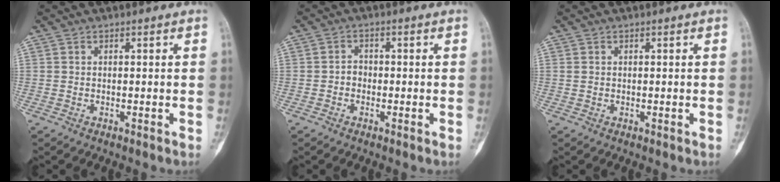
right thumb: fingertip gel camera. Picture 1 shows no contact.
{"total": 2.1, "force": [-0.6, 1.8, 0.9], "torque": [-0.001, 0.010, -0.015]}
{"total": 0.6, "force": [0.2, 0.5, 0.2], "torque": [-0.002, 0.001, 0.004]}